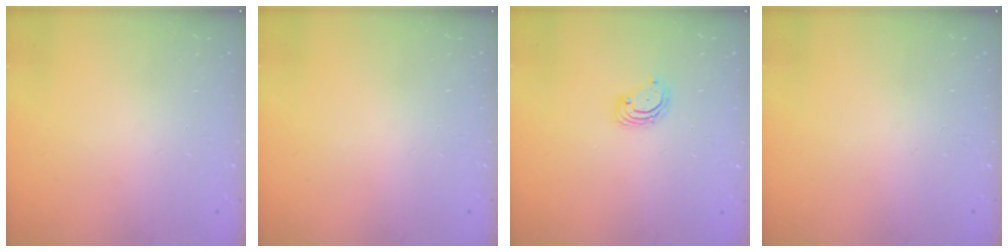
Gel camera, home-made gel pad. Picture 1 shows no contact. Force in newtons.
{"total": 0.0}
{"total": 3.3, "press": 3.3, "slide": 0.3}
{"total": 0.0}